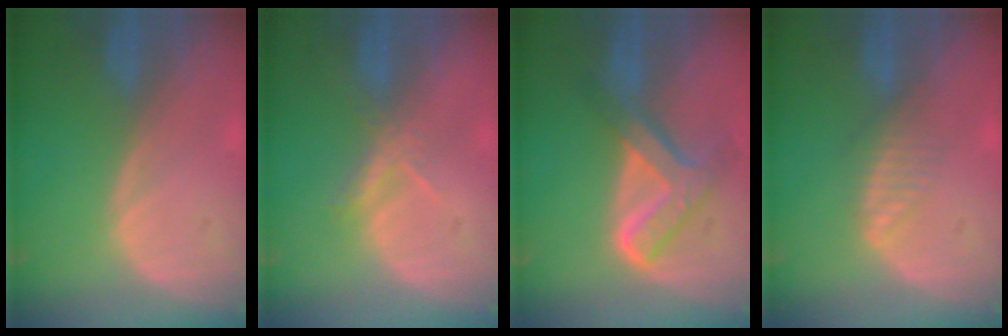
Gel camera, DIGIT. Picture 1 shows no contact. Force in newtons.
{"total": 2.6, "press": 2.5, "slide": 0.9}
{"total": 7.9, "press": 6.7, "slide": 4.1}
{"total": 2.7, "press": 2.7, "slide": 0.2}